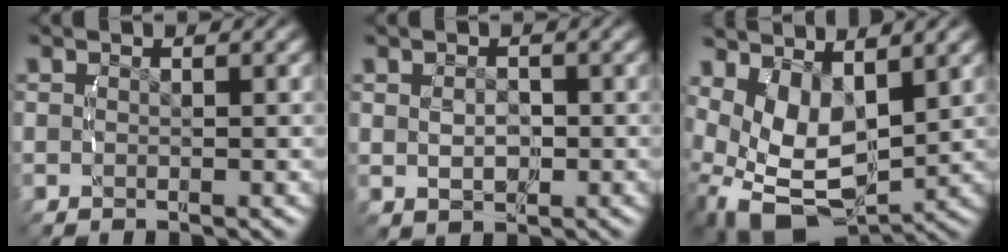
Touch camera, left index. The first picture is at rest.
{"total": 2.3, "force": [0.0, 1.6, 1.6], "torque": [-0.027, -0.005, 0.006]}
{"total": 10.5, "force": [-1.4, 7.8, 6.9], "torque": [-0.167, -0.059, -0.004]}